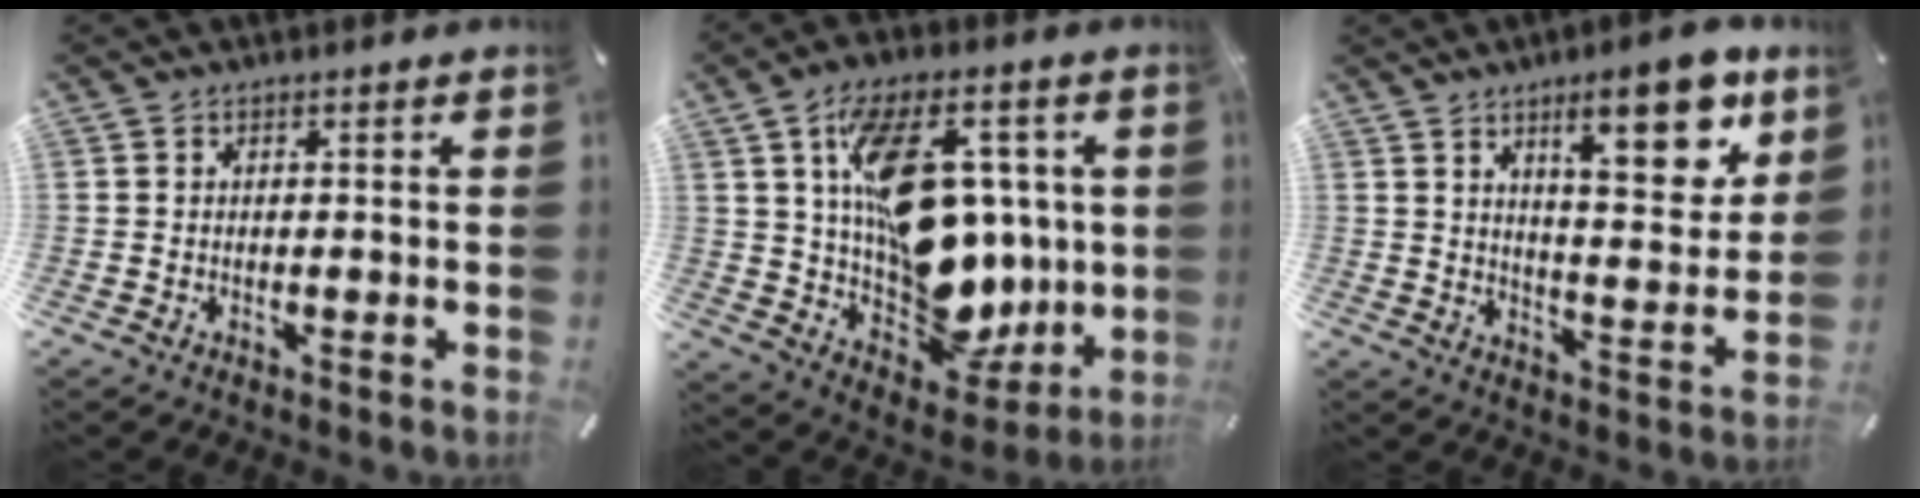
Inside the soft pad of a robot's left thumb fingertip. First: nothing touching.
{"total": 21.9, "force": [5.2, 14.2, 15.9], "torque": [-0.264, -0.027, 0.107]}
{"total": 15.6, "force": [9.0, 5.5, 11.5], "torque": [-0.141, -0.055, 0.138]}